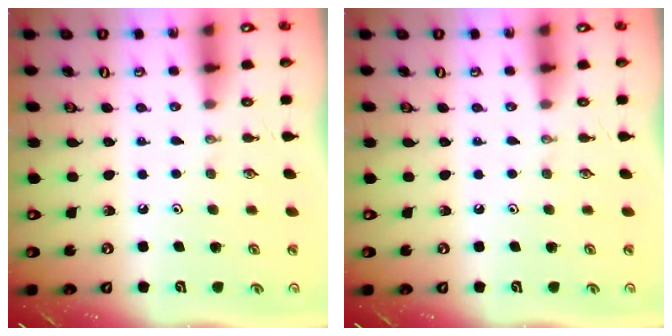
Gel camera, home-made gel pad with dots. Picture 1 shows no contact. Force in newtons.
{"total": 0.0}